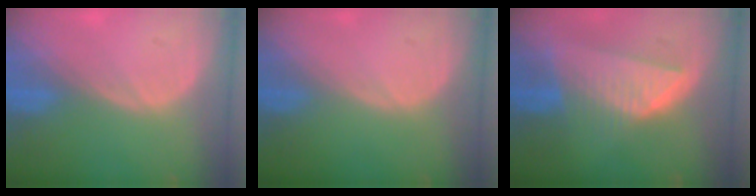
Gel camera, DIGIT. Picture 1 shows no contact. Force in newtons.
{"total": 0.0}
{"total": 8.1, "press": 7.2, "slide": 3.8}